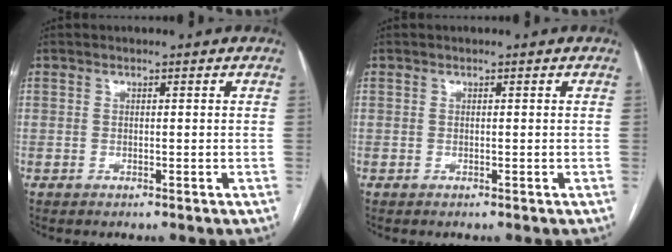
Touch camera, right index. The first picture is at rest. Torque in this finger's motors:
{"motor_torque": [0.00, 0.00, 0.00, 0.00]}